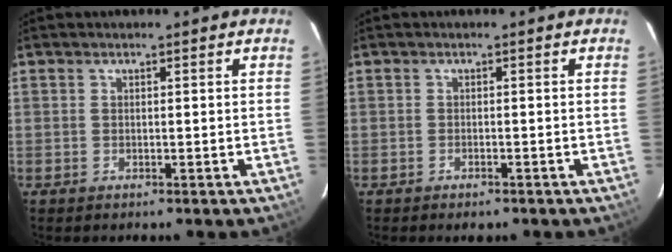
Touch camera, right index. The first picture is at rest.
{"total": 1.9, "force": [-1.4, 0.9, 0.8], "torque": [-0.018, -0.001, -0.021]}